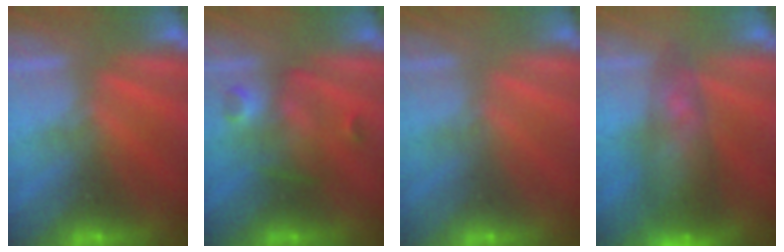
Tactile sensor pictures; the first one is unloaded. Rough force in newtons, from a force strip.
{"total": 2.9}
{"total": 4.2}
{"total": 8.6}